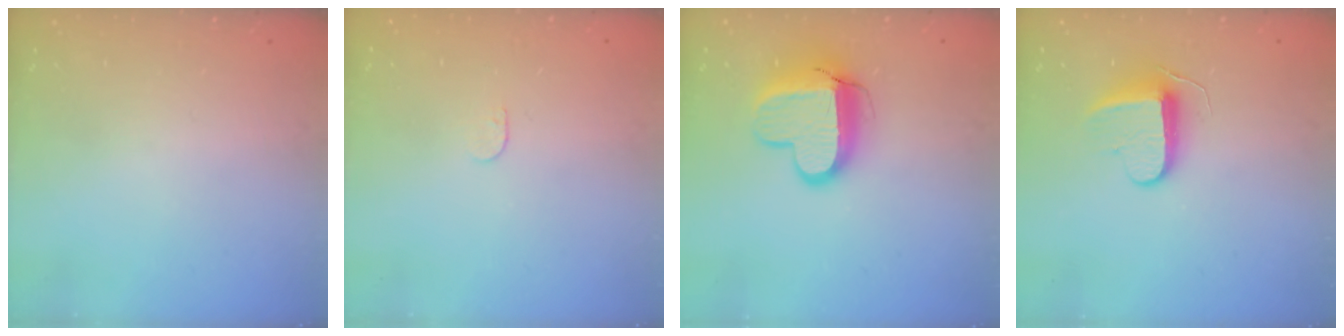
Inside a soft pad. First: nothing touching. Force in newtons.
{"total": 3.6, "press": 3.6, "slide": 0.3}
{"total": 12.8, "press": 12.8, "slide": 1.3}
{"total": 9.1, "press": 9.1, "slide": 0.0}